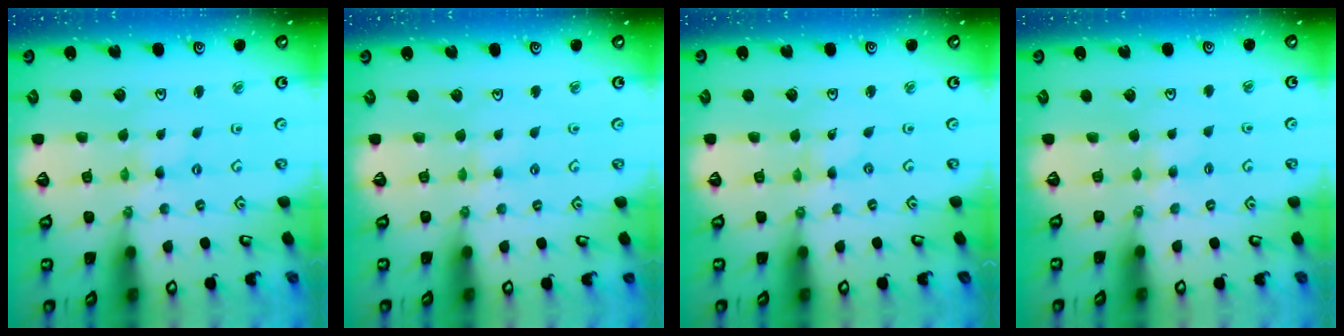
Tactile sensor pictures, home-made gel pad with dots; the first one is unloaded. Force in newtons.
{"total": 3.0, "press": 3.0, "slide": 0.5}
{"total": 0.0}
{"total": 2.7, "press": 2.7, "slide": 0.5}